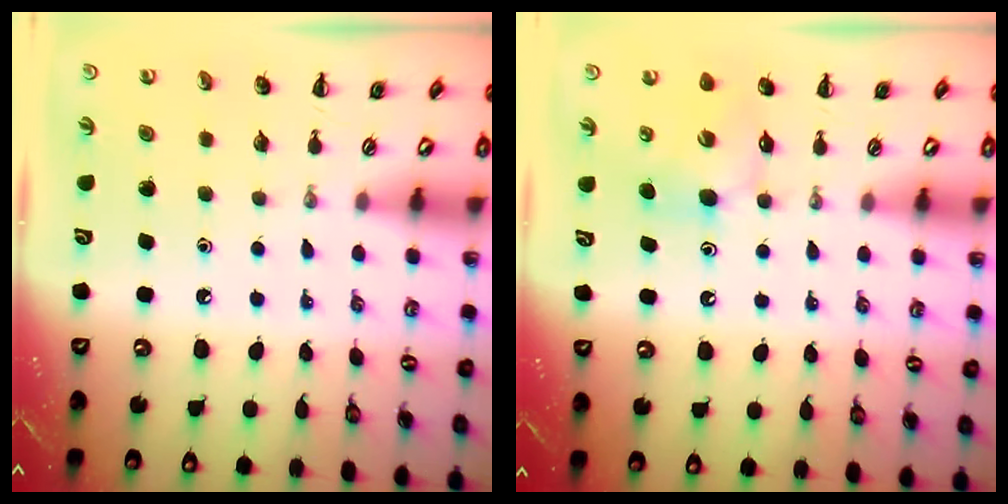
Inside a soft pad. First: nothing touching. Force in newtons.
{"total": 5.9, "press": 5.7, "slide": 1.3}